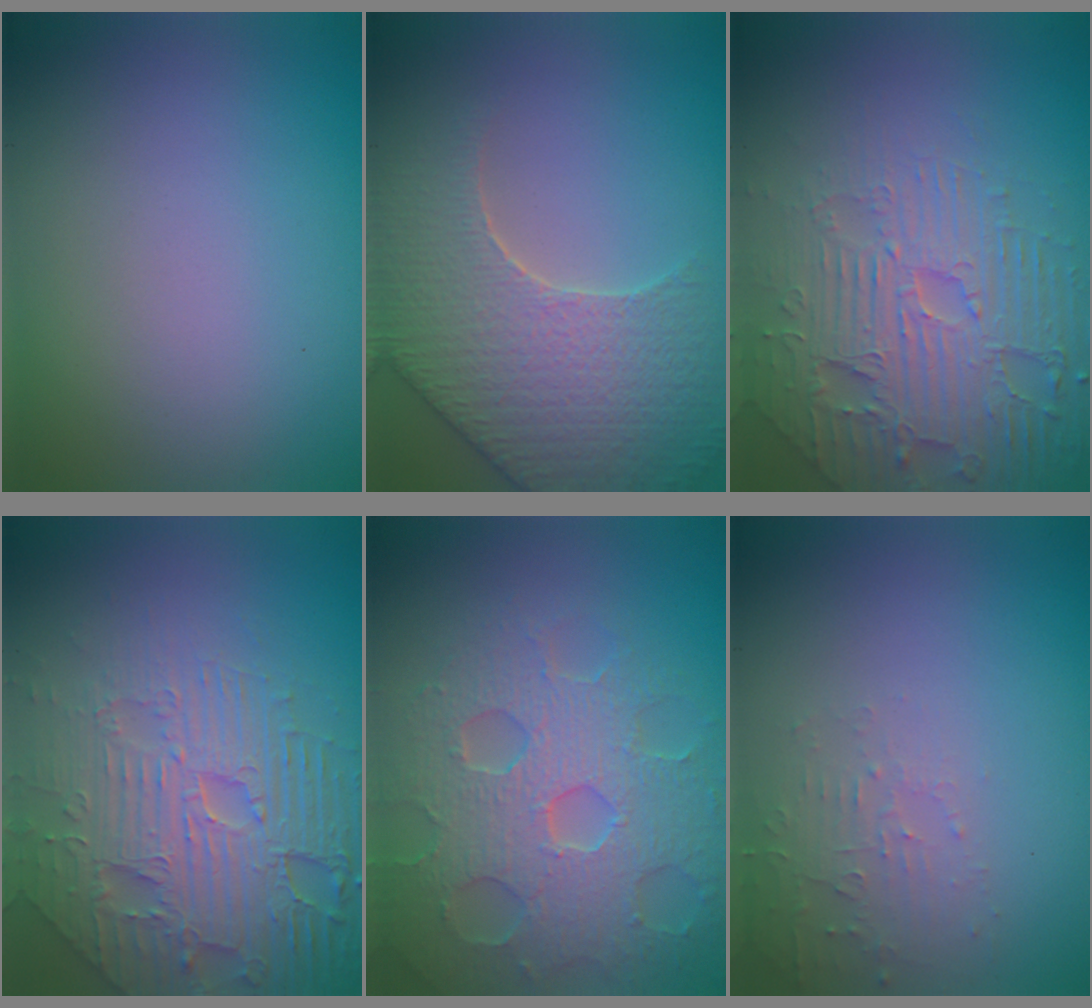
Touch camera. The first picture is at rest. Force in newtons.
{"total": 6.5, "press": 5.6, "slide": 3.3}
{"total": 6.9, "press": 5.3, "slide": 4.4}
{"total": 8.4, "press": 6.4, "slide": 5.4}
{"total": 7.8, "press": 6.0, "slide": 5.1}
{"total": 1.9, "press": 1.9, "slide": 0.3}